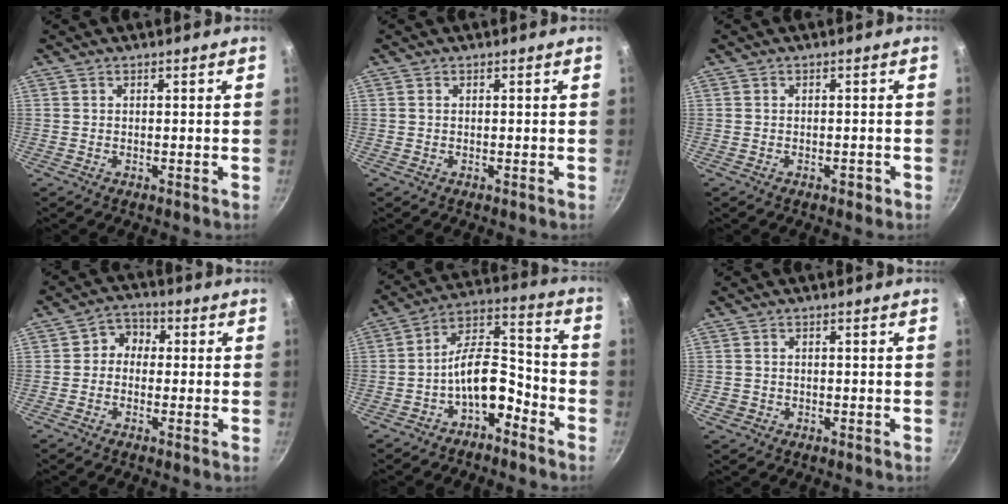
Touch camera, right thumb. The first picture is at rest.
{"total": 0.0}
{"total": 1.3, "force": [-0.8, 0.8, 0.8], "torque": [-0.005, 0.011, -0.005]}
{"total": 3.0, "force": [-0.2, 2.6, 1.4], "torque": [-0.007, 0.008, -0.013]}
{"total": 11.1, "force": [-5.4, 5.7, 7.8], "torque": [-0.106, 0.075, -0.095]}
{"total": 1.6, "force": [-0.5, 1.4, 0.5], "torque": [-0.010, 0.003, -0.005]}